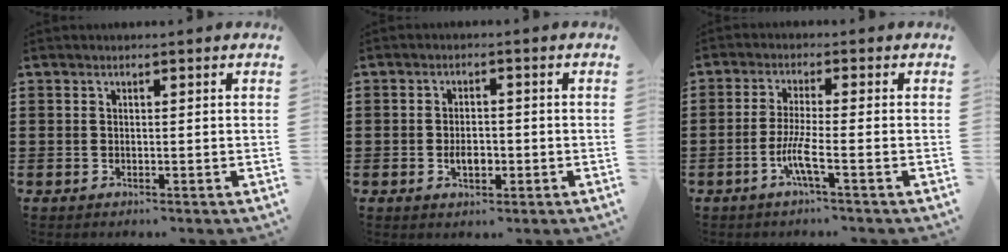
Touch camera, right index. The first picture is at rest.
{"total": 3.2, "force": [-0.9, 1.8, 2.6], "torque": [-0.048, 0.003, -0.017]}
{"total": 5.0, "force": [-2.2, 0.1, 4.6], "torque": [-0.098, -0.015, -0.045]}